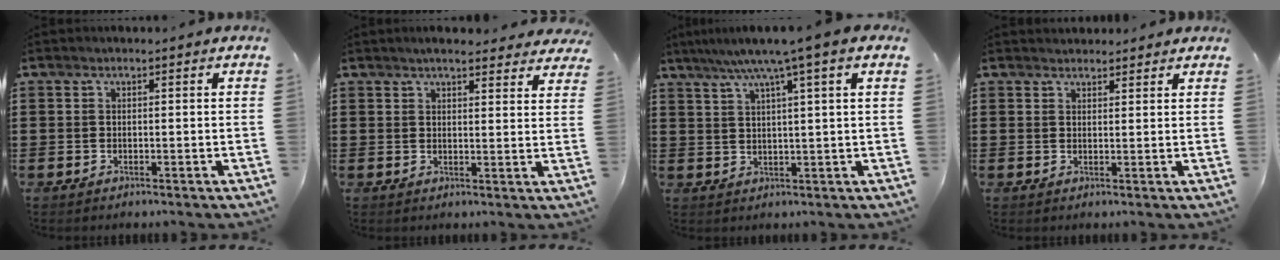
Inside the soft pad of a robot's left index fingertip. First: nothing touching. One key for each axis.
{"total": 3.8, "fx": 3.5, "fy": 0.2, "fz": 1.3, "tx": -0.034, "ty": -0.006, "tz": 0.065}
{"total": 5.9, "fx": 3.7, "fy": -0.6, "fz": 4.6, "tx": -0.100, "ty": -0.006, "tz": 0.058}
{"total": 1.8, "fx": 1.8, "fy": 0.5, "fz": -0.1, "tx": -0.003, "ty": 0.003, "tz": 0.035}